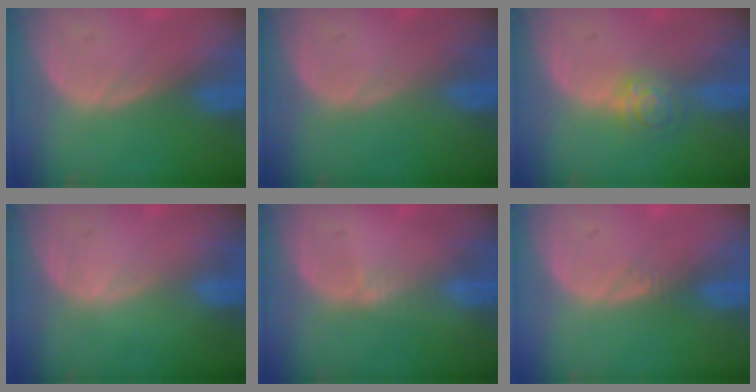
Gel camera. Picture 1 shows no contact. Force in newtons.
{"total": 0.0}
{"total": 4.1, "press": 3.7, "slide": 1.7}
{"total": 0.0}
{"total": 0.8, "press": 0.8, "slide": 0.4}
{"total": 0.9, "press": 0.8, "slide": 0.4}